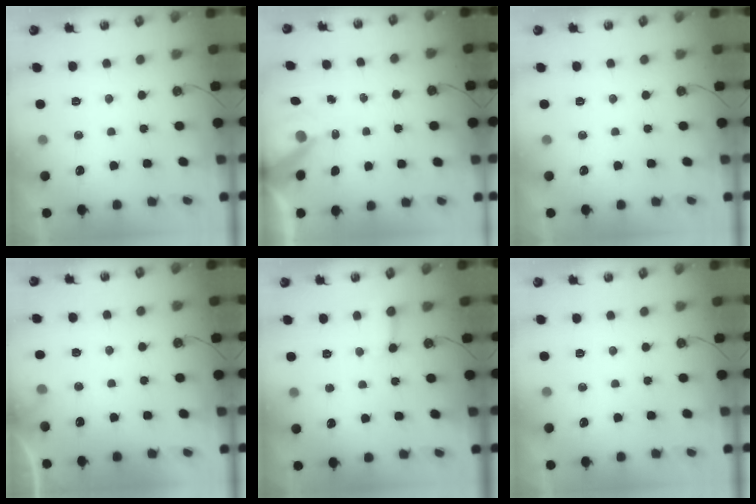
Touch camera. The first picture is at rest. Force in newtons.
{"total": 7.7, "press": 7.7, "slide": 0.7}
{"total": 0.0}
{"total": 4.5, "press": 4.5, "slide": 0.4}
{"total": 3.7, "press": 3.7, "slide": 0.3}
{"total": 0.0}